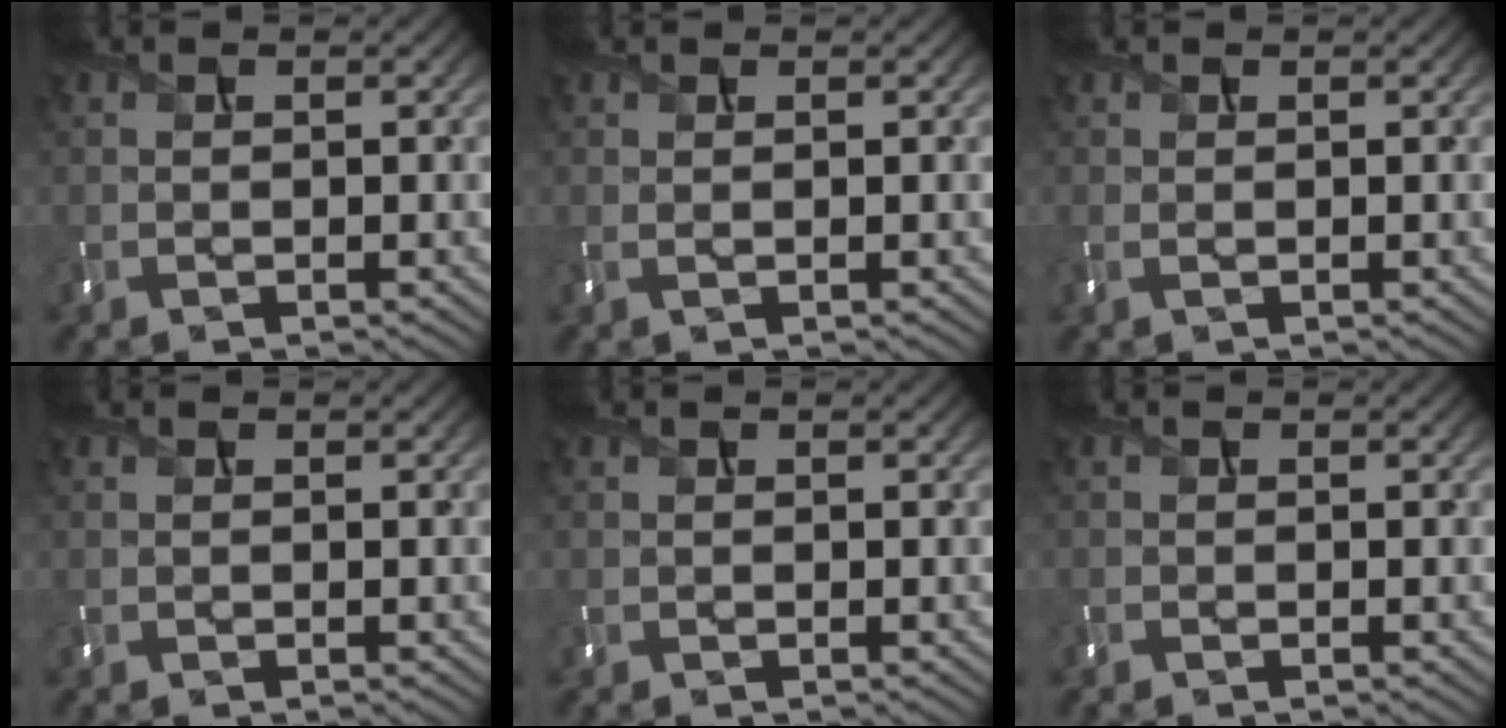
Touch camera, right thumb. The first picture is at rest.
{"total": 0.8, "force": [0.5, 0.0, 0.7], "torque": [-0.017, 0.005, 0.009]}
{"total": 0.8, "force": [0.2, 0.1, 0.7], "torque": [-0.019, 0.003, 0.004]}
{"total": 0.0}
{"total": 0.0}
{"total": 0.5, "force": [-0.5, 0.1, 0.1], "torque": [-0.003, -0.001, -0.011]}